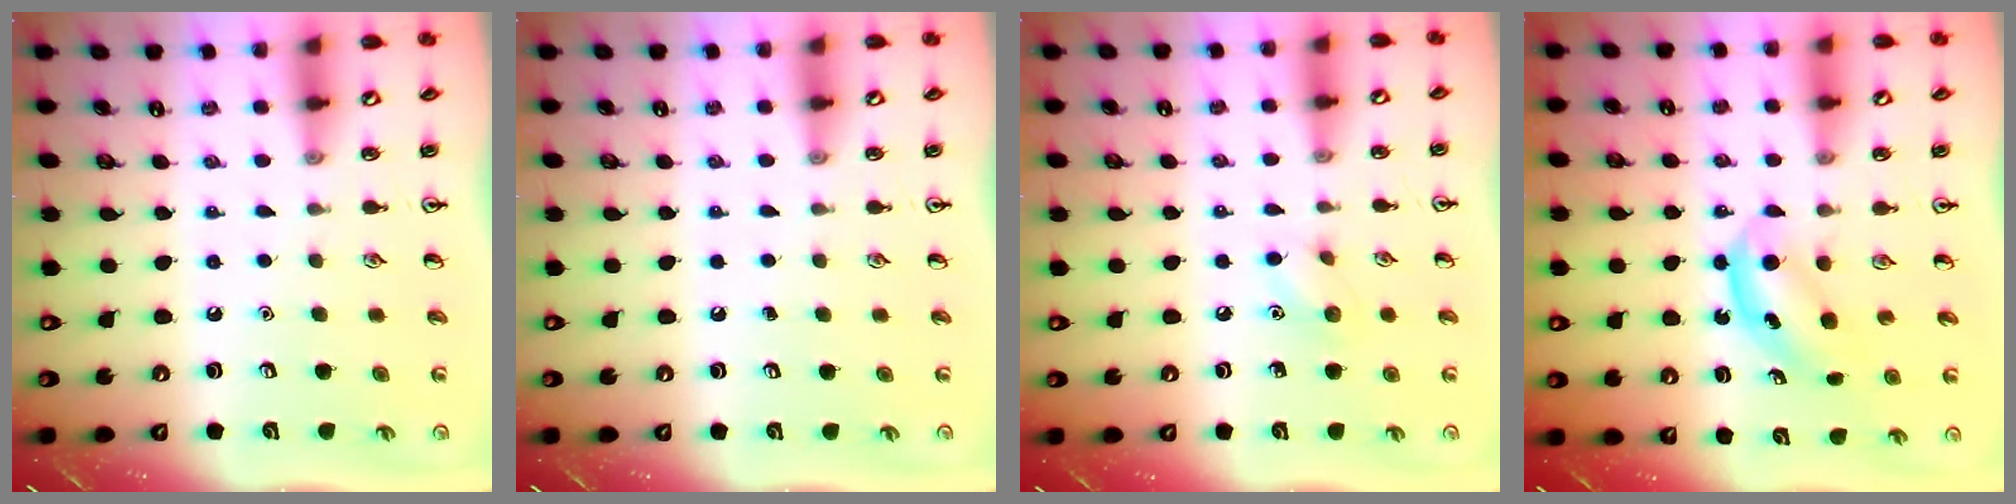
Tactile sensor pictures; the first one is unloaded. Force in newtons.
{"total": 0.0}
{"total": 5.9, "press": 5.6, "slide": 1.9}
{"total": 5.2, "press": 5.2, "slide": 0.6}